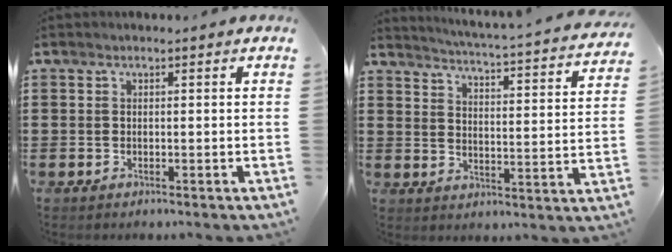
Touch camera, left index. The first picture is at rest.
{"total": 3.3, "force": [3.0, -0.6, 1.0], "torque": [-0.040, -0.035, 0.041]}